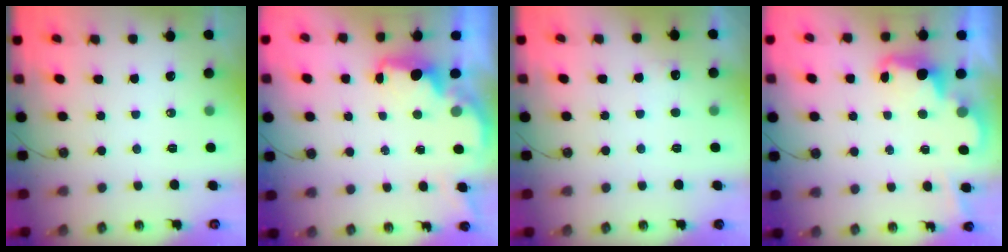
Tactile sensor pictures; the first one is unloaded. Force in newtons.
{"total": 2.0, "press": 1.8, "slide": 0.8}
{"total": 4.4, "press": 4.3, "slide": 1.2}
{"total": 2.6, "press": 2.5, "slide": 0.6}